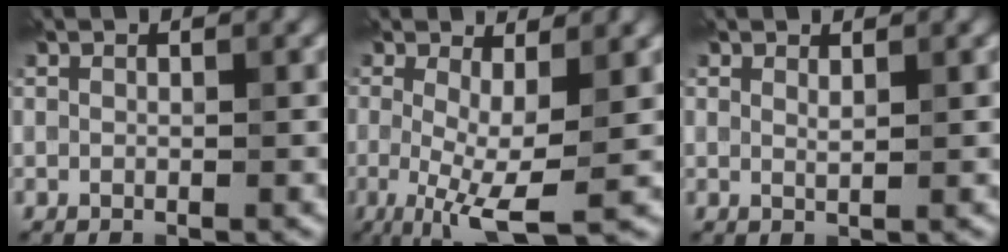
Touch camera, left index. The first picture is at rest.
{"total": 6.2, "force": [-0.7, 1.7, 5.9], "torque": [-0.114, -0.015, -0.015]}
{"total": 0.7, "force": [0.6, 0.1, 0.4], "torque": [-0.006, -0.002, 0.011]}